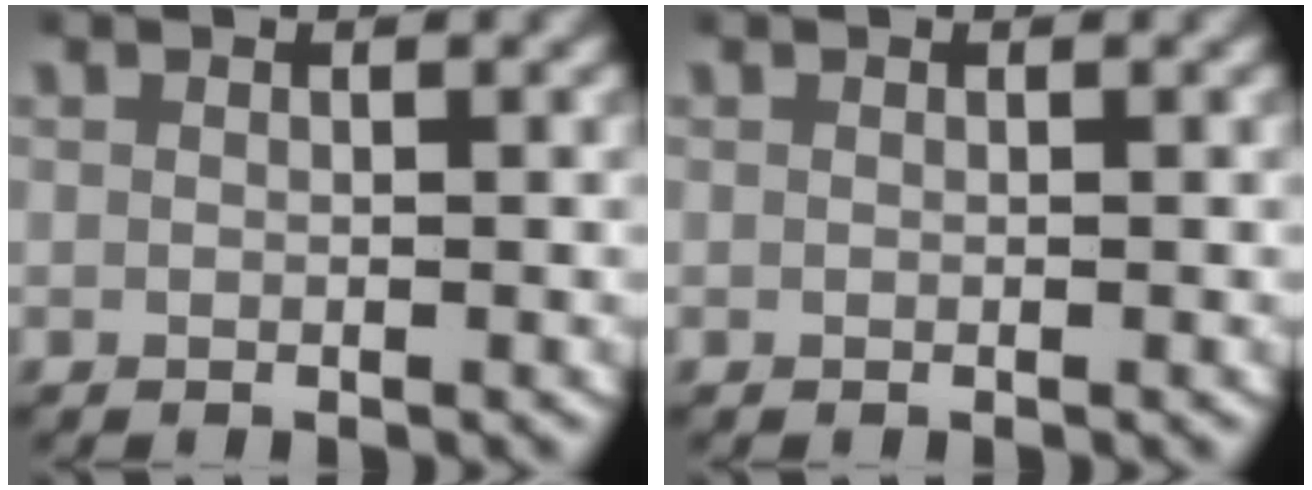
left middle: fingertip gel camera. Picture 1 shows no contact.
{"total": 0.0}